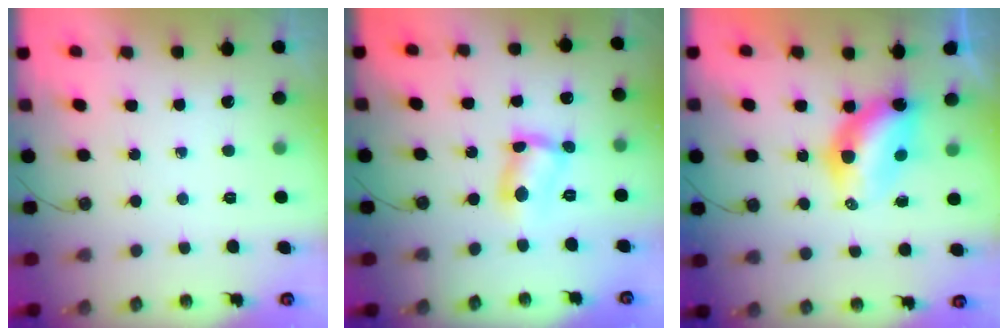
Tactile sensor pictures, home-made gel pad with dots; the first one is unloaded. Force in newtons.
{"total": 7.0, "press": 7.0, "slide": 0.4}
{"total": 7.2, "press": 7.2, "slide": 0.3}